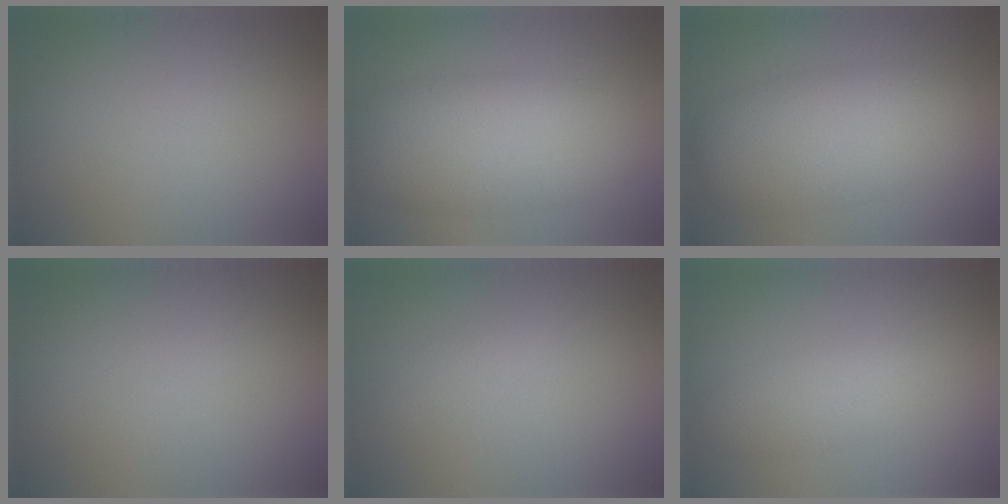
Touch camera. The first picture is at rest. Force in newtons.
{"total": 8.0, "press": 8.0, "slide": 0.5}
{"total": 7.7, "press": 7.6, "slide": 0.5}
{"total": 0.0}
{"total": 0.8, "press": 0.8, "slide": 0.0}
{"total": 2.6, "press": 2.6, "slide": 0.1}